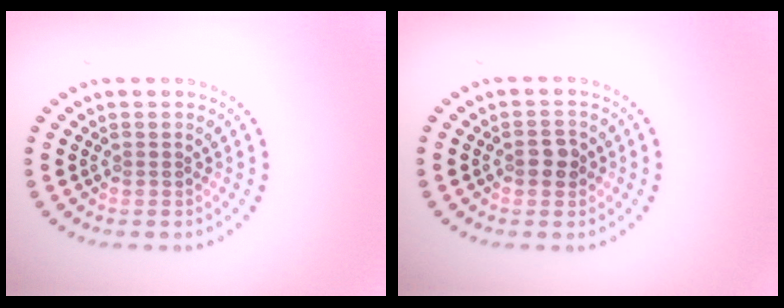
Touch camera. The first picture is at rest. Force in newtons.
{"total": 1.9, "press": 1.9, "slide": 0.1}